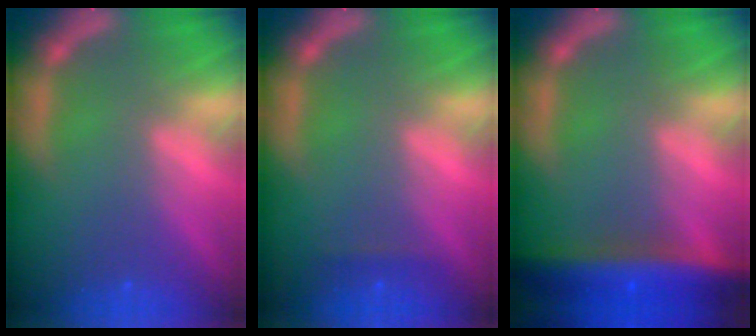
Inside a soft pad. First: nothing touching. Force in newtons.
{"total": 0.9}
{"total": 8.0}